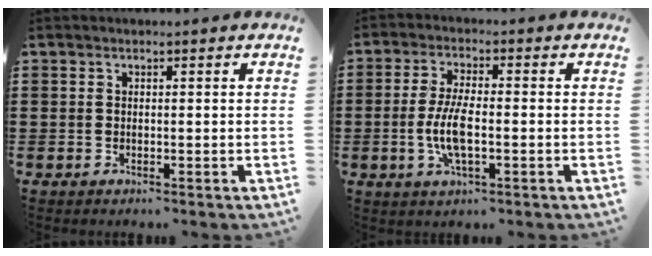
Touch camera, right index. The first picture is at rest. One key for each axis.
{"total": 6.1, "fx": -1.2, "fy": 1.7, "fz": 5.8, "tx": -0.128, "ty": -0.006, "tz": -0.028}